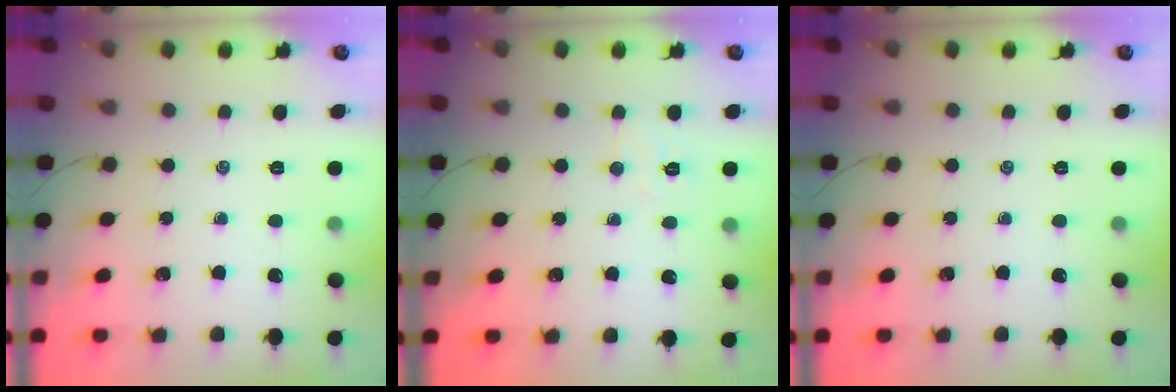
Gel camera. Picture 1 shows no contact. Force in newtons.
{"total": 4.6, "press": 4.5, "slide": 0.9}
{"total": 0.0}